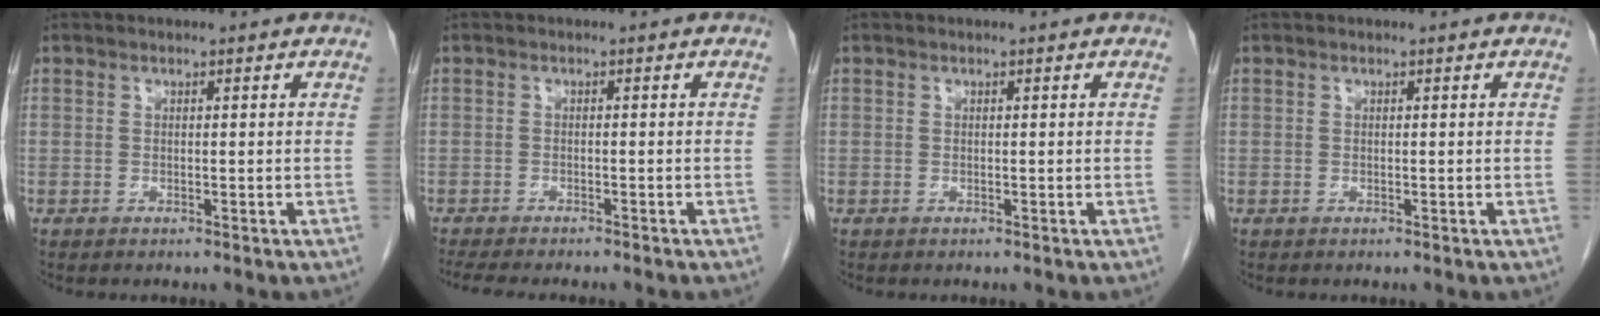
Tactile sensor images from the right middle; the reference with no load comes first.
{"total": 9.3, "force": [-8.0, 1.3, 4.5], "torque": [-0.055, -0.012, -0.111]}
{"total": 0.0}
{"total": 0.0}